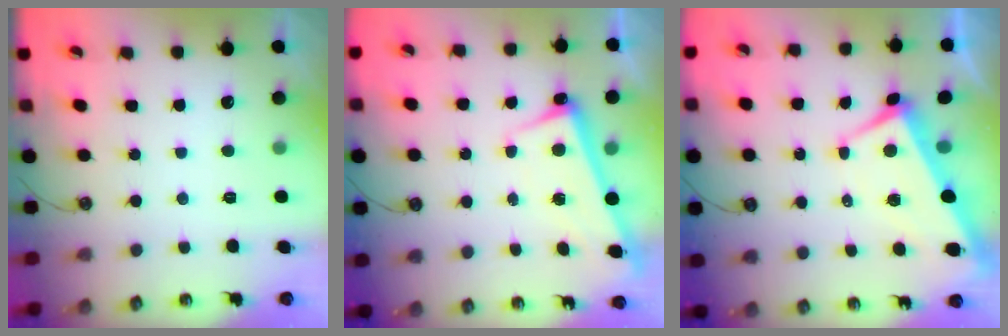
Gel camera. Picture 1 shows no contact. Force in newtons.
{"total": 2.5, "press": 2.4, "slide": 0.9}
{"total": 1.4, "press": 1.0, "slide": 1.0}